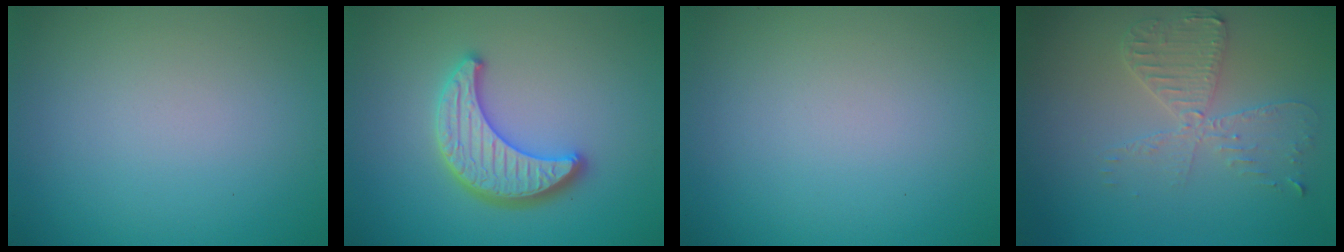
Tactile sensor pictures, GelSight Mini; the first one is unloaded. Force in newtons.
{"total": 4.2, "press": 3.9, "slide": 1.5}
{"total": 0.0}
{"total": 3.7, "press": 3.2, "slide": 1.9}